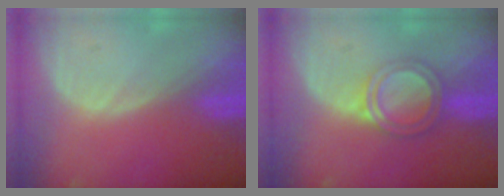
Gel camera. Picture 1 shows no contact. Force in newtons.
{"total": 5.1, "press": 4.7, "slide": 2.1}